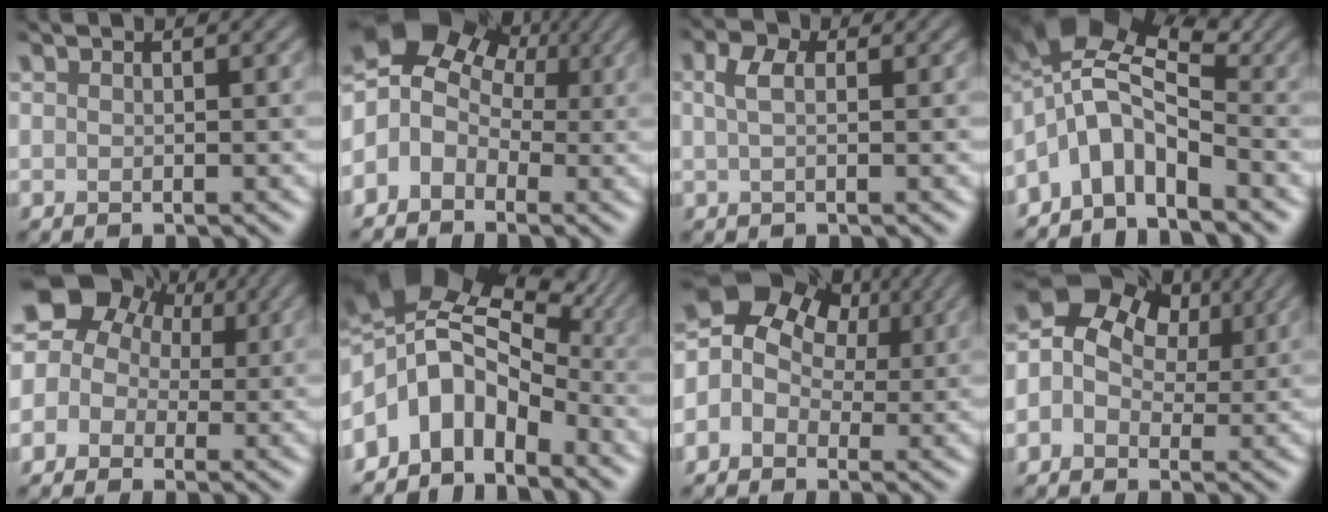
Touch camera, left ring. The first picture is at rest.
{"total": 6.2, "force": [0.3, 4.9, 3.8], "torque": [-0.068, 0.009, -0.019]}
{"total": 1.9, "force": [0.6, 0.9, 1.6], "torque": [-0.033, 0.007, 0.004]}
{"total": 6.4, "force": [-2.8, 3.1, 4.9], "torque": [-0.077, 0.019, -0.076]}
{"total": 10.1, "force": [4.3, 7.9, 4.6], "torque": [-0.087, 0.054, 0.028]}
{"total": 9.8, "force": [-2.5, 6.3, 7.1], "torque": [-0.108, 0.006, -0.058]}
{"total": 7.8, "force": [2.2, 5.9, 4.6], "torque": [-0.082, 0.030, 0.018]}
{"total": 9.6, "force": [2.7, 6.8, 6.1], "torque": [-0.116, 0.041, 0.028]}